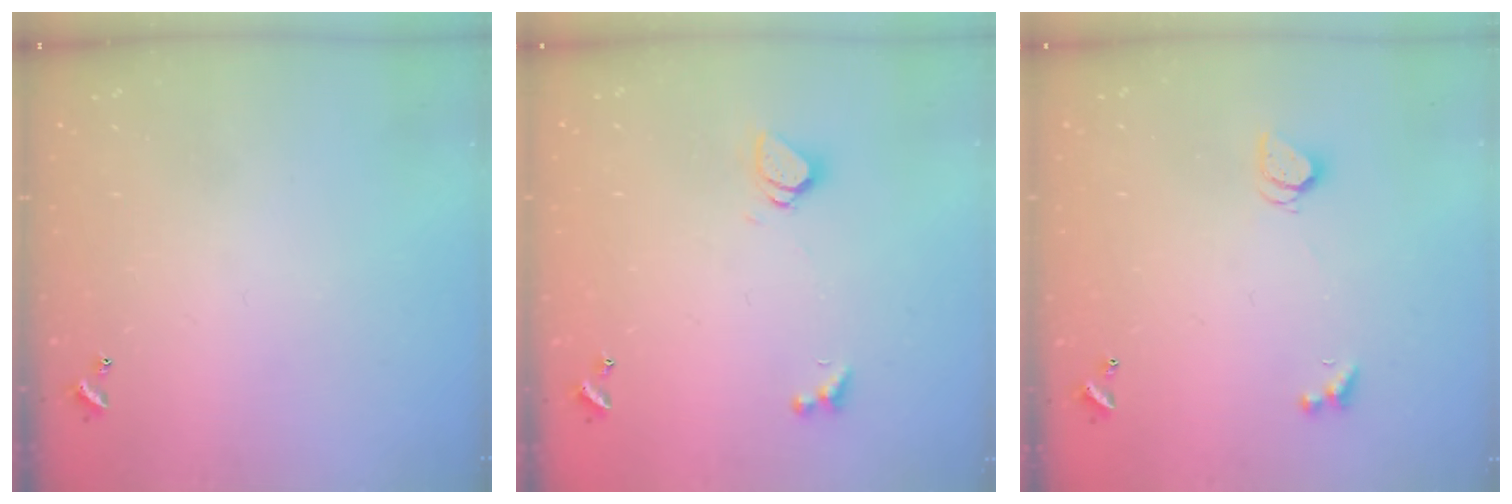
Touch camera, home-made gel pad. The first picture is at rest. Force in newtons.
{"total": 1.6, "press": 1.5, "slide": 0.4}
{"total": 1.7, "press": 1.7, "slide": 0.4}